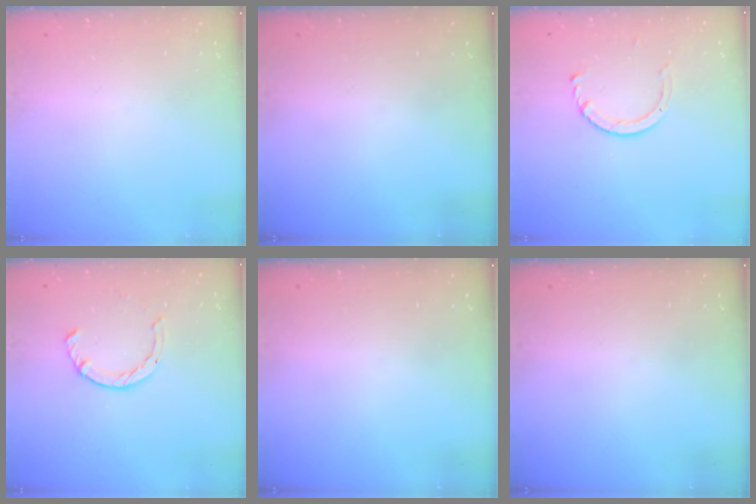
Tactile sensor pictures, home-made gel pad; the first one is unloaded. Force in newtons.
{"total": 0.0}
{"total": 3.3, "press": 3.3, "slide": 0.4}
{"total": 2.4, "press": 2.4, "slide": 0.2}
{"total": 0.0}
{"total": 0.0}